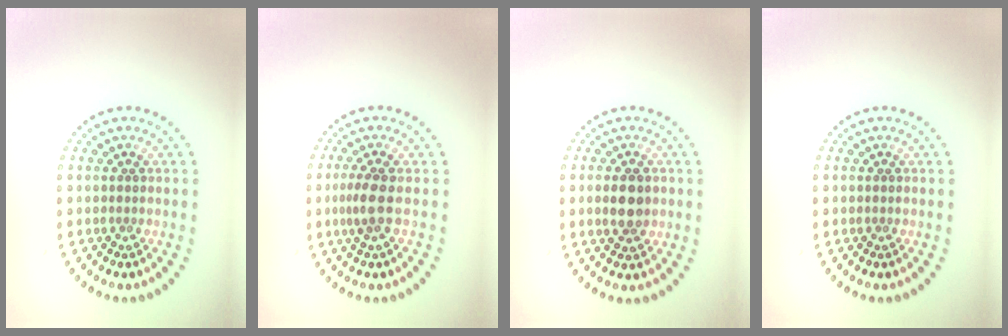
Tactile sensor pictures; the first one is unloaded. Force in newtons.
{"total": 2.1, "press": 1.7, "slide": 1.2}
{"total": 3.2, "press": 3.2, "slide": 0.2}
{"total": 0.0}